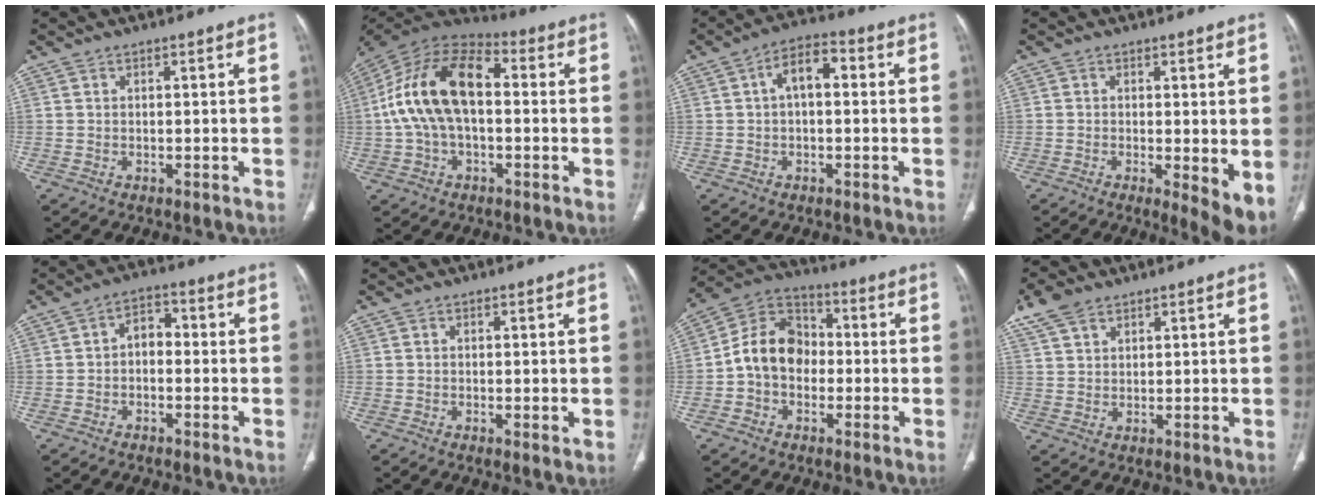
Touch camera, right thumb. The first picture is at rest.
{"total": 17.6, "force": [0.7, 10.0, 14.4], "torque": [-0.272, 0.043, 0.005]}
{"total": 6.6, "force": [0.8, 3.6, 5.5], "torque": [-0.083, 0.025, 0.004]}
{"total": 5.8, "force": [-0.5, 1.6, 5.6], "torque": [-0.084, -0.019, -0.008]}
{"total": 4.4, "force": [-0.7, 3.1, 3.1], "torque": [-0.037, 0.024, -0.024]}
{"total": 1.1, "force": [0.0, 0.2, 1.0], "torque": [-0.023, -0.007, -0.002]}
{"total": 11.2, "force": [-1.3, 8.8, 6.8], "torque": [-0.101, 0.039, -0.038]}
{"total": 5.9, "force": [4.1, 3.2, 2.8], "torque": [-0.055, 0.002, 0.088]}